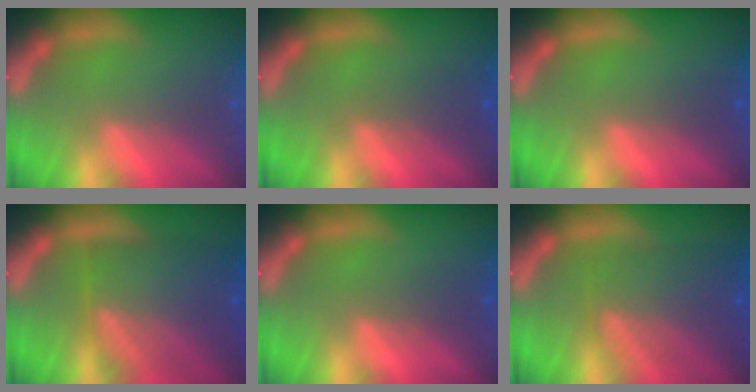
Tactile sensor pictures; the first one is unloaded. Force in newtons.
{"total": 2.0}
{"total": 0.9}
{"total": 9.6}
{"total": 1.4}
{"total": 7.1}